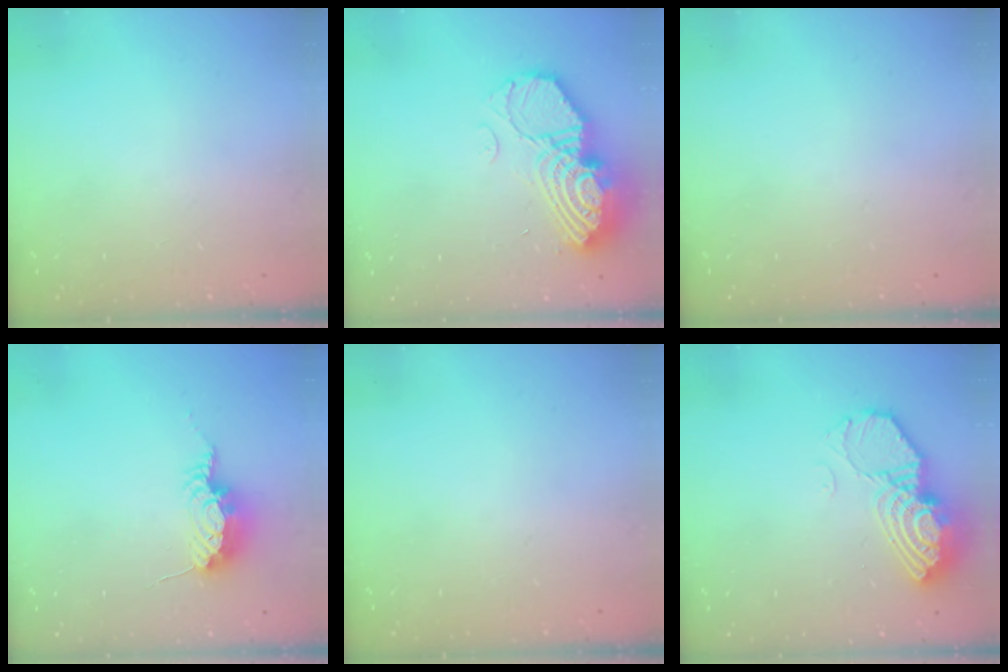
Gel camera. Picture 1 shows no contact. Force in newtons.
{"total": 16.5, "press": 16.4, "slide": 1.2}
{"total": 0.0}
{"total": 8.5, "press": 8.5, "slide": 1.0}
{"total": 0.0}
{"total": 12.0, "press": 11.9, "slide": 0.7}